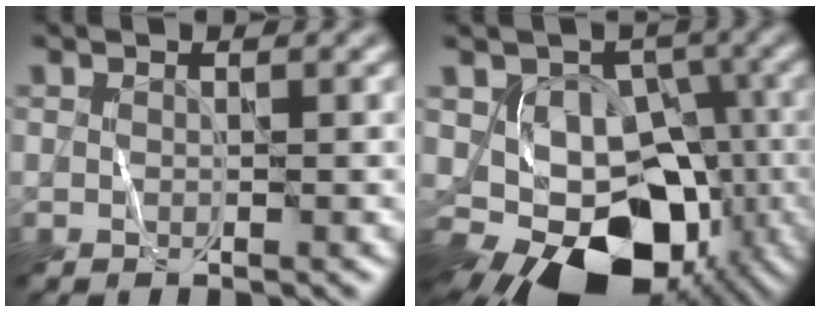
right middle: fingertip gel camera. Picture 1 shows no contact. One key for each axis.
{"total": 11.1, "fx": -4.1, "fy": 7.9, "fz": 6.6, "tx": -0.084, "ty": -0.011, "tz": -0.064}